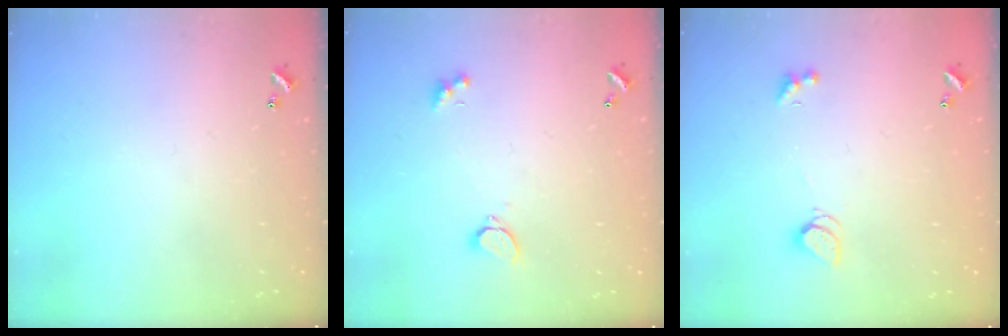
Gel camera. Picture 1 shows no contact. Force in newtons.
{"total": 1.5, "press": 1.4, "slide": 0.5}
{"total": 2.2, "press": 2.1, "slide": 0.4}